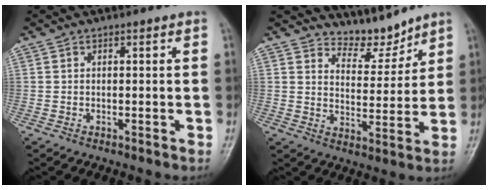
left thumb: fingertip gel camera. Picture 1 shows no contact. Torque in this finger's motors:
{"motor_torque": [-0.07, -0.12, -0.41, -0.43, 0.04]}